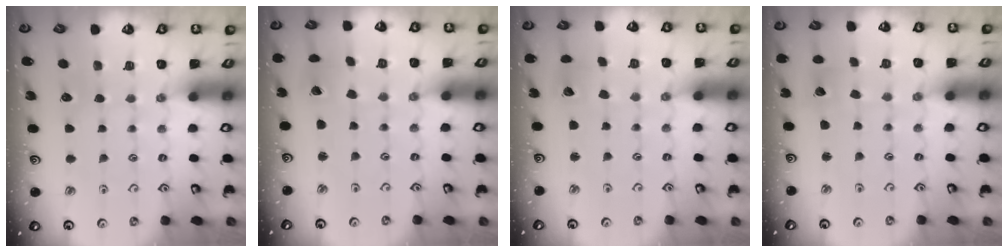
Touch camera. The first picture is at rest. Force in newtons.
{"total": 2.1, "press": 2.1, "slide": 0.1}
{"total": 2.6, "press": 2.6, "slide": 0.4}
{"total": 3.1, "press": 3.1, "slide": 0.3}